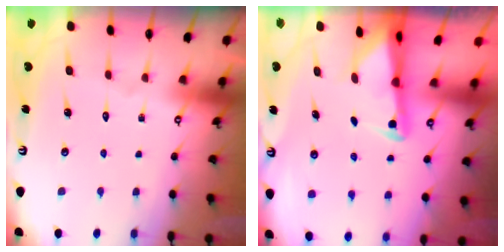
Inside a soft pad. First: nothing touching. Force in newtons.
{"total": 2.2, "press": 2.2, "slide": 0.5}